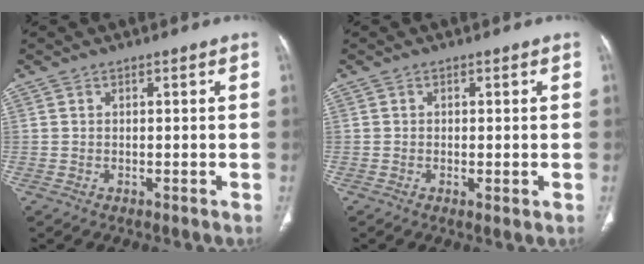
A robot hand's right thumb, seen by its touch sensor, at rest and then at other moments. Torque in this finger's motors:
{"motor_torque": [-0.12, 0.00, -0.20, -0.28, -0.03]}